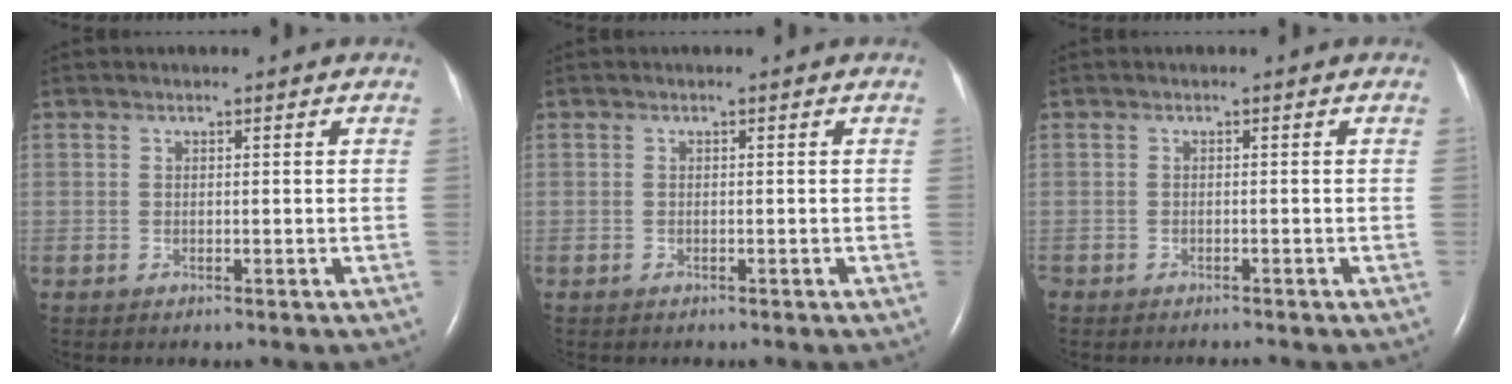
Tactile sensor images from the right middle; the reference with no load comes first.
{"total": 0.0}
{"total": 1.2, "force": [-1.2, 0.1, 0.1], "torque": [-0.003, -0.005, -0.017]}